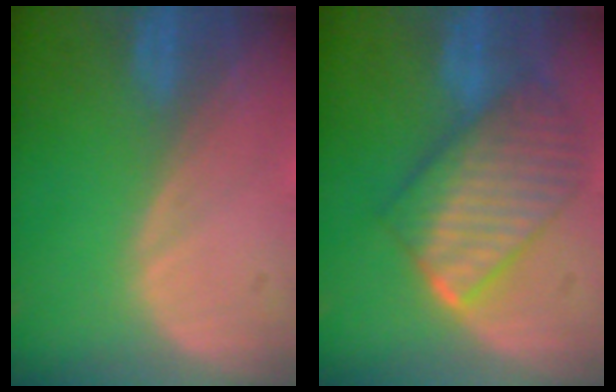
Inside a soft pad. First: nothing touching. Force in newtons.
{"total": 9.6, "press": 9.5, "slide": 0.8}